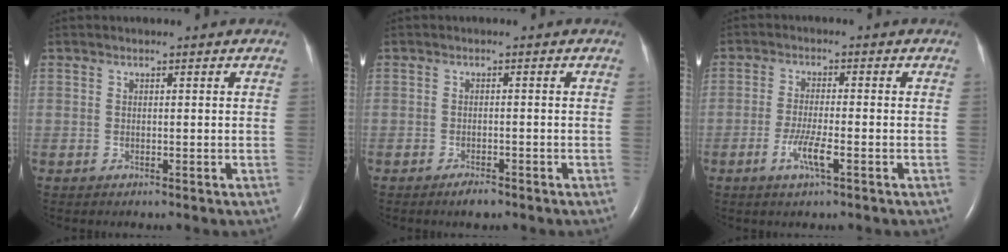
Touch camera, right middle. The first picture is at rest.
{"total": 1.9, "force": [-1.5, 0.5, 1.1], "torque": [-0.026, -0.002, -0.023]}
{"total": 4.3, "force": [-1.9, 0.3, 3.8], "torque": [-0.080, -0.006, -0.036]}